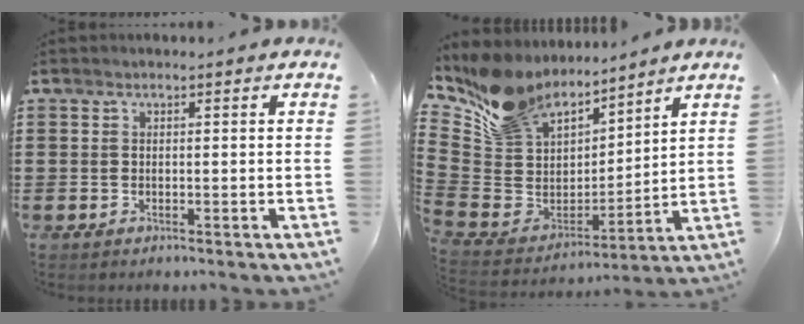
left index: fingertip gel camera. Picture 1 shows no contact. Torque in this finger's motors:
{"motor_torque": [1.55, -0.59, 0.65, 0.14]}